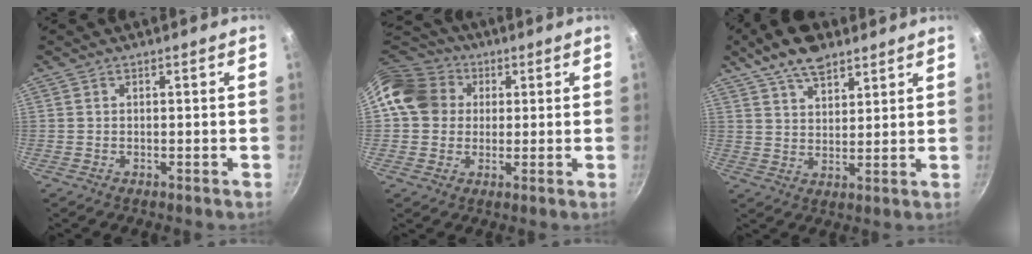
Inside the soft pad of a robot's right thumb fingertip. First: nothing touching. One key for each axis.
{"total": 13.0, "fx": 3.0, "fy": 11.2, "fz": 5.9, "tx": -0.084, "ty": 0.020, "tz": 0.039}
{"total": 10.7, "fx": 7.4, "fy": 5.2, "fz": 5.8, "tx": -0.076, "ty": -0.020, "tz": 0.125}